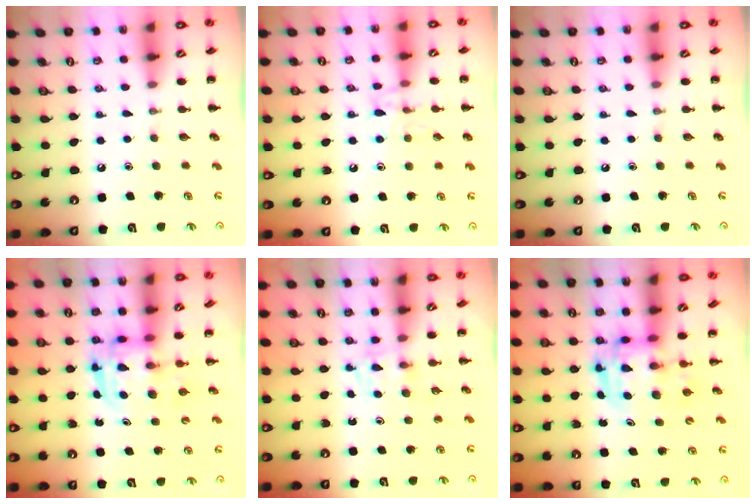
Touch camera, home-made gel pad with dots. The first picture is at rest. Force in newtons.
{"total": 8.5, "press": 8.4, "slide": 1.0}
{"total": 0.0}
{"total": 3.0, "press": 3.0, "slide": 0.3}
{"total": 3.2, "press": 2.9, "slide": 1.4}
{"total": 3.2, "press": 3.2, "slide": 0.7}